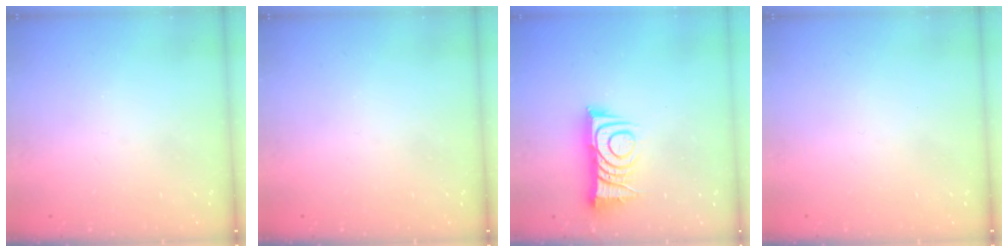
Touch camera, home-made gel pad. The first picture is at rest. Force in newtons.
{"total": 0.0}
{"total": 11.7, "press": 11.6, "slide": 0.9}
{"total": 1.7, "press": 1.6, "slide": 0.1}